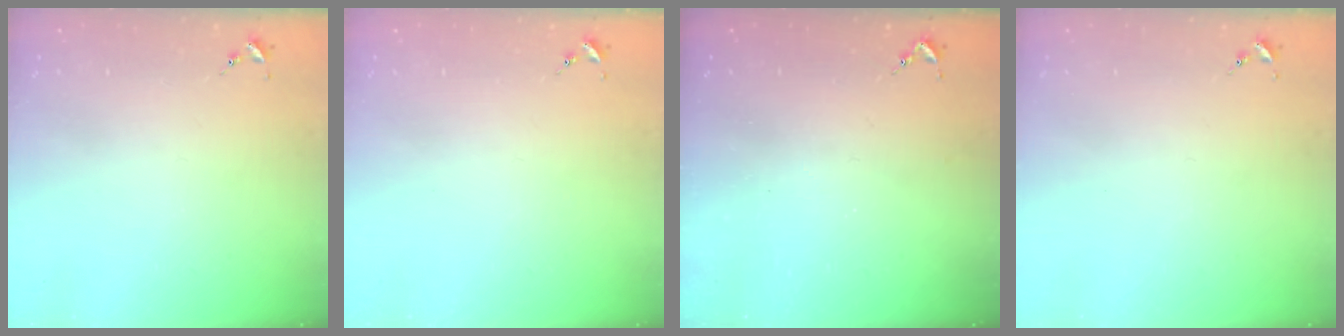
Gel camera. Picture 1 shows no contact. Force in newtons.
{"total": 0.0}
{"total": 3.1, "press": 3.1, "slide": 0.4}
{"total": 0.0}